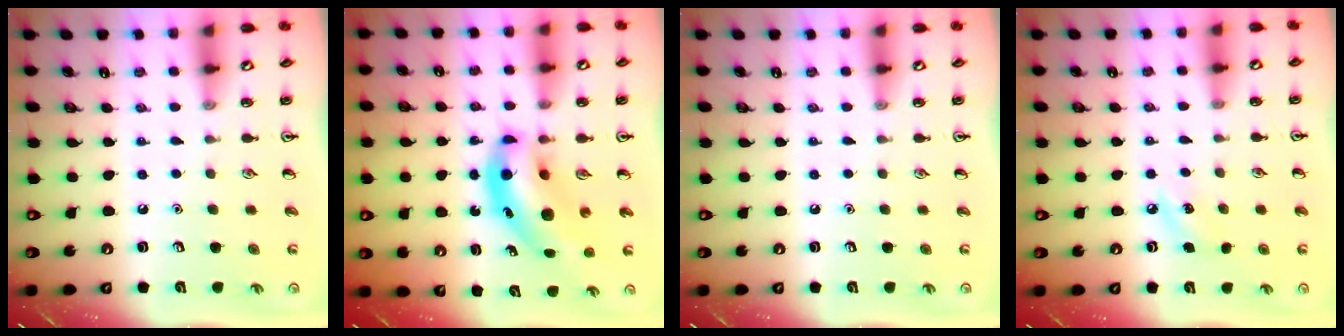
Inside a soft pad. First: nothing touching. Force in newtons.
{"total": 10.5, "press": 10.0, "slide": 3.0}
{"total": 0.0}
{"total": 5.4, "press": 5.1, "slide": 1.7}